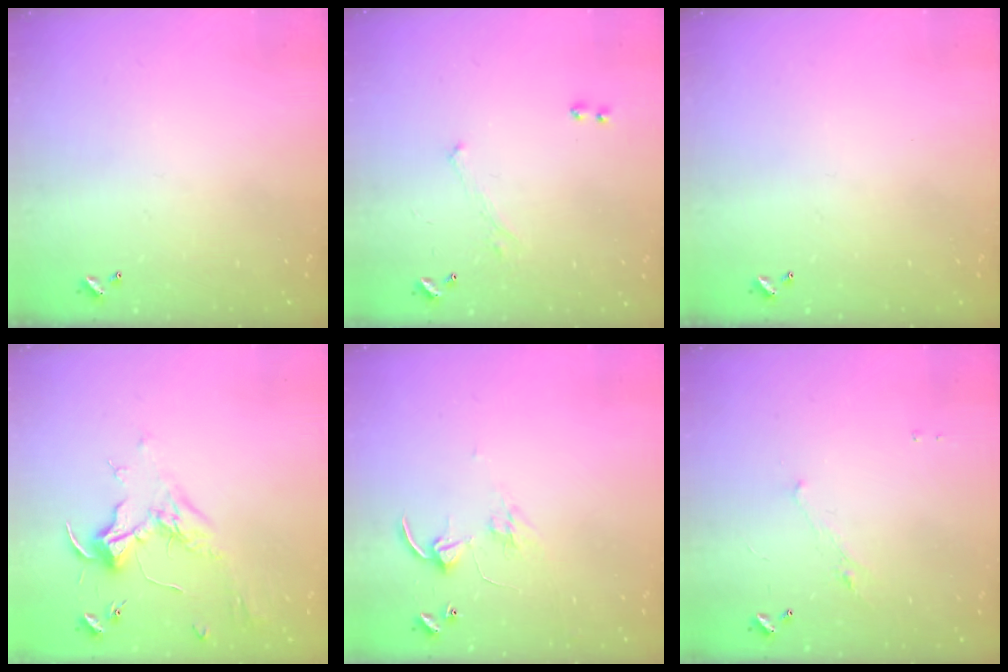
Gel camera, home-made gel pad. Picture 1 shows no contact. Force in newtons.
{"total": 1.6, "press": 1.5, "slide": 0.6}
{"total": 0.0}
{"total": 1.8, "press": 1.7, "slide": 0.7}
{"total": 3.2, "press": 3.2, "slide": 0.0}
{"total": 1.3, "press": 1.2, "slide": 0.6}